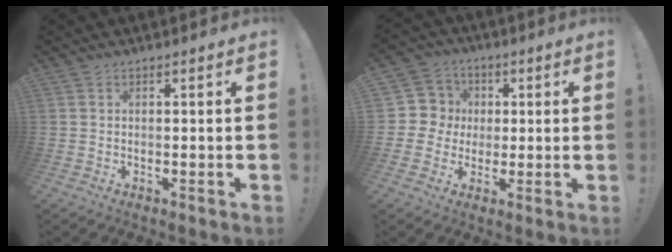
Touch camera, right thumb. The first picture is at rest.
{"total": 9.2, "force": [0.8, 9.0, 2.1], "torque": [-0.033, 0.001, 0.021]}